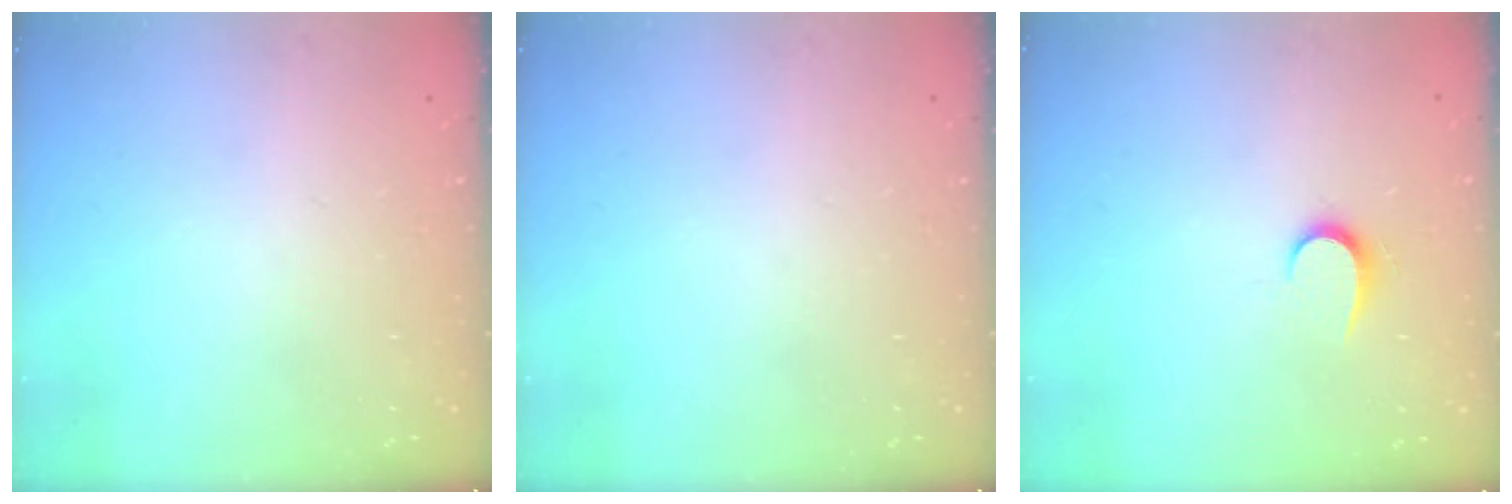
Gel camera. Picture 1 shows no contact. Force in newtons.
{"total": 0.0}
{"total": 6.5, "press": 6.5, "slide": 0.7}